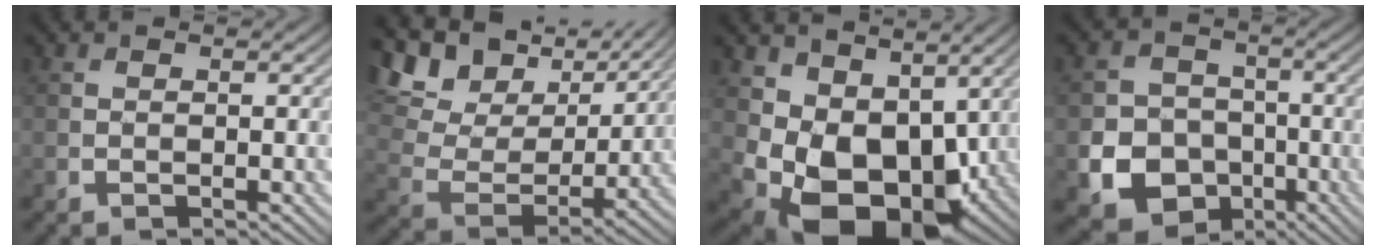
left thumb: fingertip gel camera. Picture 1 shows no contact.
{"total": 15.1, "force": [9.1, 8.1, 8.9], "torque": [-0.219, 0.020, 0.138]}
{"total": 12.2, "force": [1.1, 8.6, 8.5], "torque": [-0.166, -0.041, 0.034]}
{"total": 11.9, "force": [-4.5, 10.3, 4.0], "torque": [-0.099, -0.051, -0.103]}